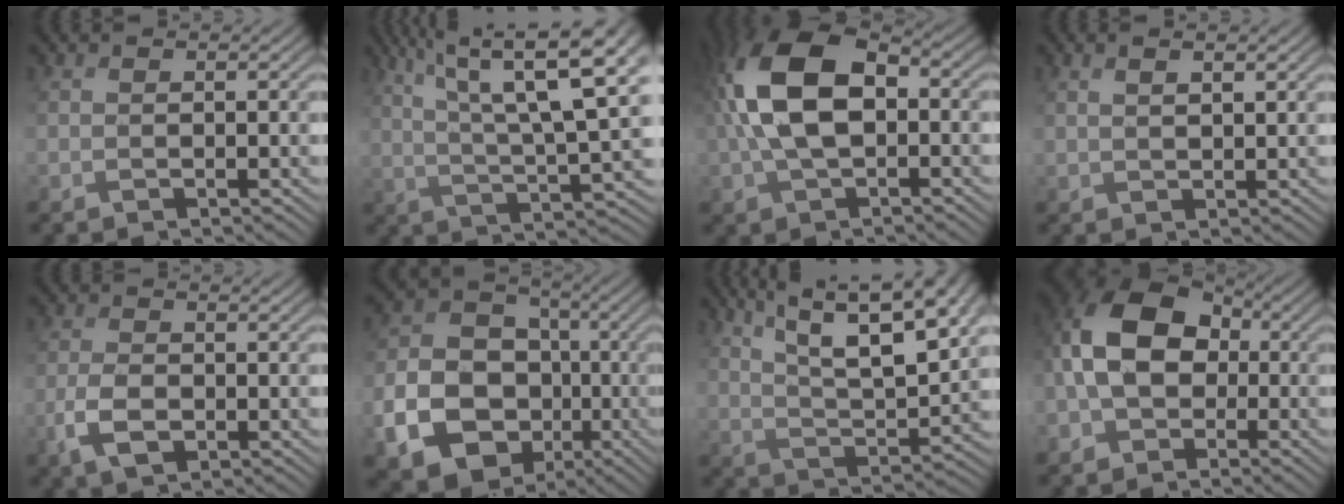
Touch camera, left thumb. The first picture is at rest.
{"total": 16.3, "force": [8.1, 3.9, 13.6], "torque": [-0.231, 0.013, 0.133]}
{"total": 11.9, "force": [0.6, 6.7, 9.8], "torque": [-0.221, 0.017, 0.004]}
{"total": 2.1, "force": [1.3, 0.6, 1.6], "torque": [-0.027, -0.005, 0.031]}
{"total": 4.2, "force": [-1.7, 2.4, 3.0], "torque": [-0.070, -0.004, -0.036]}
{"total": 14.9, "force": [-4.9, 12.1, 7.1], "torque": [-0.190, -0.047, -0.083]}
{"total": 15.3, "force": [9.0, 4.9, 11.3], "torque": [-0.203, 0.007, 0.139]}
{"total": 12.9, "force": [-0.9, 9.3, 8.9], "torque": [-0.203, 0.004, -0.035]}